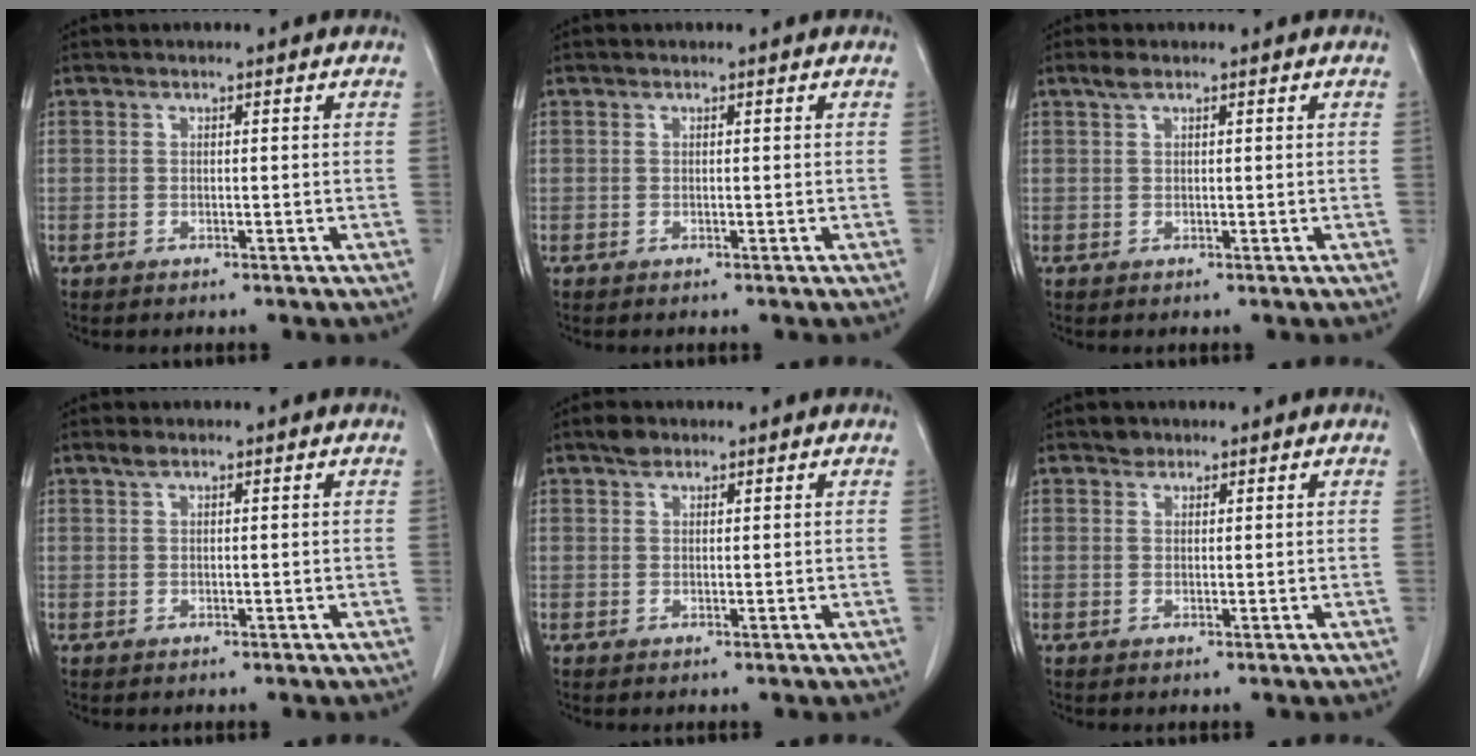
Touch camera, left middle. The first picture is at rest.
{"total": 0.0}
{"total": 1.5, "force": [1.0, 0.3, 1.0], "torque": [-0.026, 0.011, 0.022]}
{"total": 1.0, "force": [0.8, 0.2, 0.6], "torque": [-0.016, 0.007, 0.017]}
{"total": 1.7, "force": [1.2, 0.9, 0.6], "torque": [-0.016, 0.008, 0.021]}
{"total": 1.2, "force": [0.9, 0.8, 0.1], "torque": [0.001, 0.003, 0.013]}